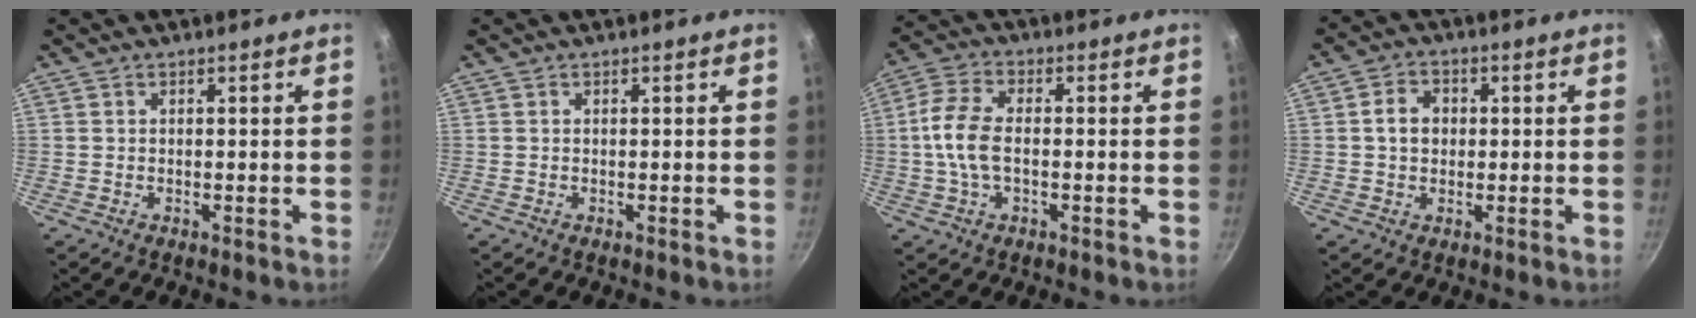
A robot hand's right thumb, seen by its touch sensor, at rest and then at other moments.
{"total": 0.0}
{"total": 8.7, "force": [-0.6, 4.8, 7.2], "torque": [-0.148, 0.020, -0.021]}
{"total": 4.9, "force": [0.3, 4.0, 2.7], "torque": [-0.026, 0.009, 0.000]}